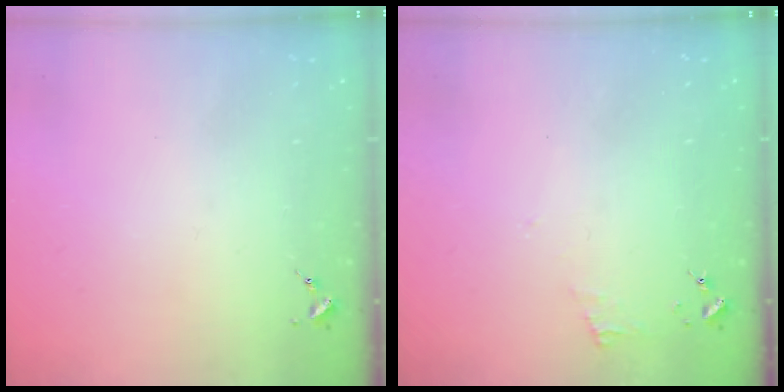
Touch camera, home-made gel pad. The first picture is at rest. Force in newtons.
{"total": 3.9, "press": 3.8, "slide": 0.4}